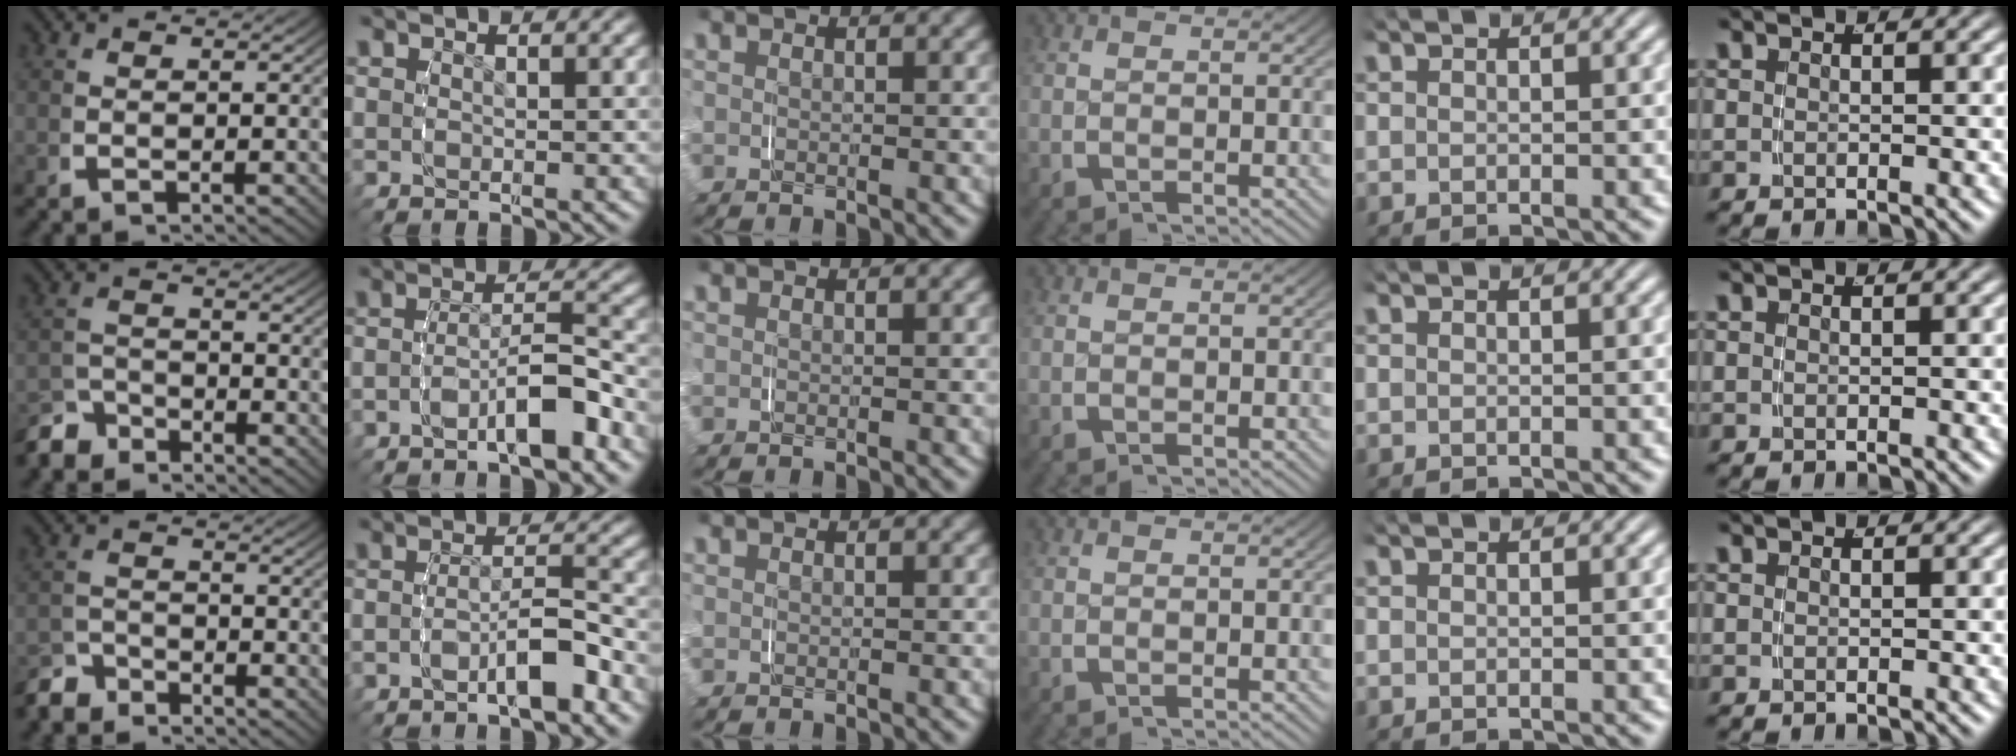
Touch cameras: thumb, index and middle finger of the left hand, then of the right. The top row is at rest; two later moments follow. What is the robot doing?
{"motion": "grasp_and_lifting", "object": "lipstick"}